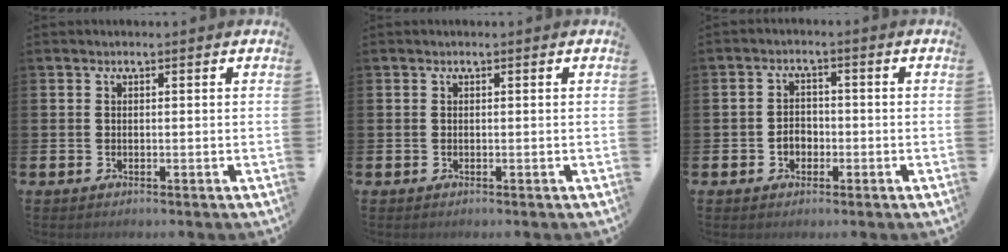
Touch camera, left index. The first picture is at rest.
{"total": 0.0}
{"total": 2.4, "force": [-0.9, 2.0, 1.1], "torque": [-0.012, 0.000, -0.024]}